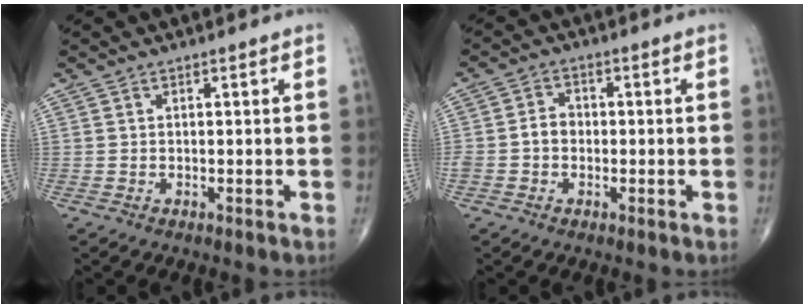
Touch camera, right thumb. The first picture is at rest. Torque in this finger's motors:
{"motor_torque": [0.81, 0.80, 0.63, -0.23, 0.07]}